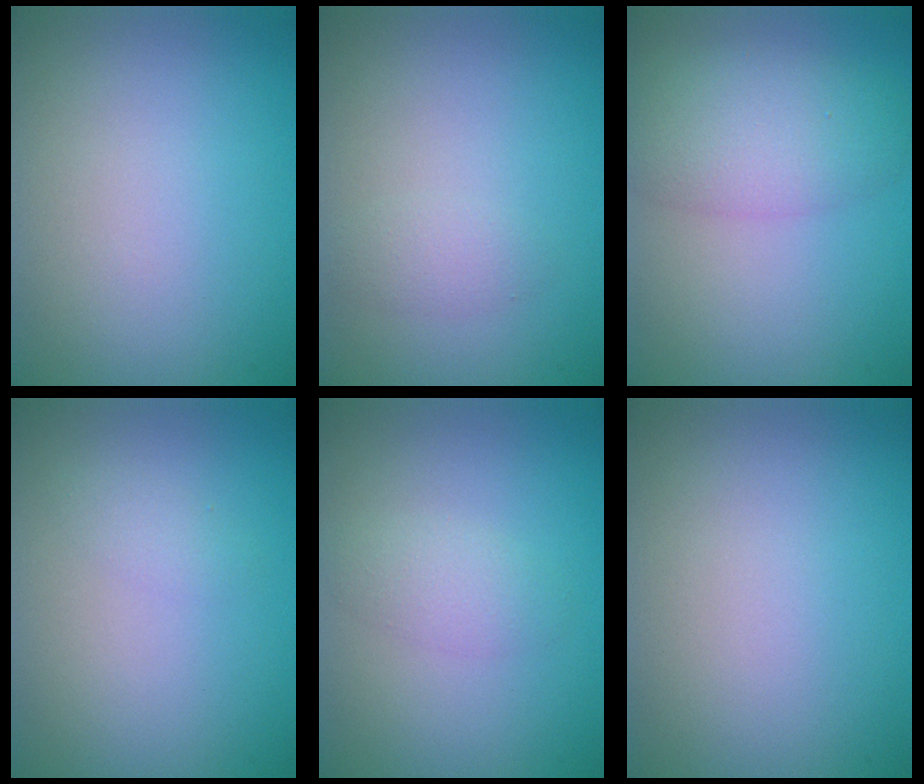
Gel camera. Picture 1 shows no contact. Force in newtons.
{"total": 1.3, "press": 1.3, "slide": 0.1}
{"total": 5.0, "press": 5.0, "slide": 0.3}
{"total": 1.0, "press": 1.0, "slide": 0.1}
{"total": 1.8, "press": 1.8, "slide": 0.1}
{"total": 0.0}